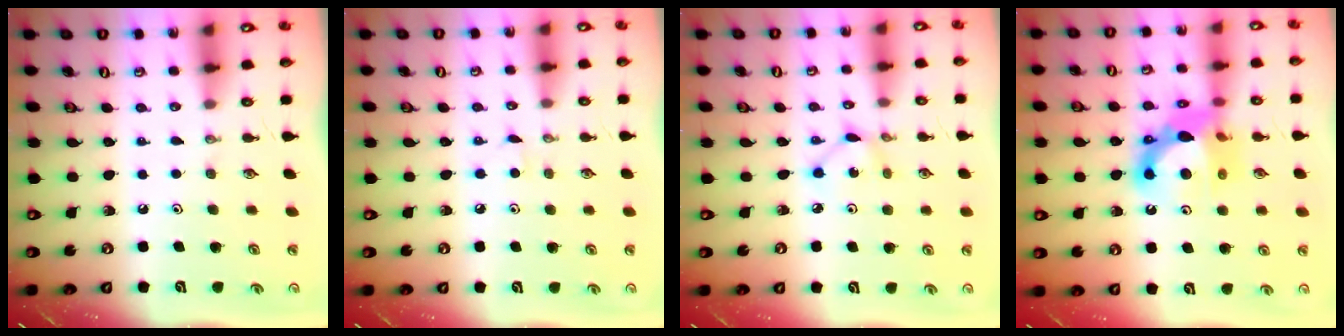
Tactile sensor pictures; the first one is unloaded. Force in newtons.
{"total": 2.8, "press": 2.8, "slide": 0.3}
{"total": 2.1, "press": 2.1, "slide": 0.1}
{"total": 14.1, "press": 14.1, "slide": 1.1}